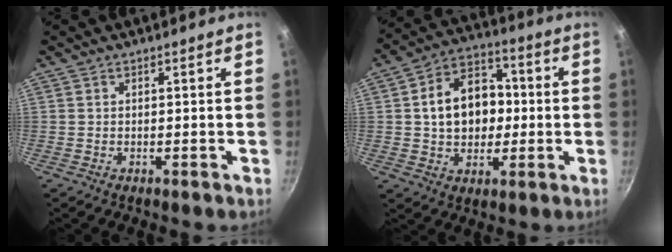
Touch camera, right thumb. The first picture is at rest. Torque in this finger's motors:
{"motor_torque": [-0.35, 0.64, 0.51, -0.26, 0.09]}